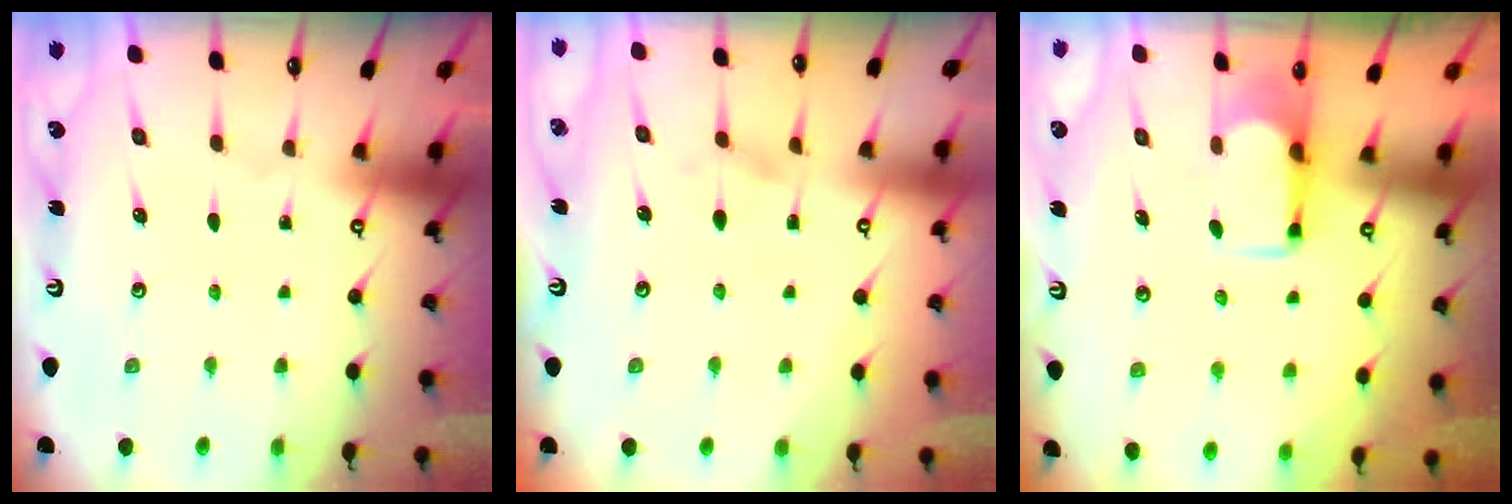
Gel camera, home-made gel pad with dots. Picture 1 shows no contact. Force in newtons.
{"total": 2.6, "press": 2.3, "slide": 1.0}
{"total": 2.3, "press": 2.3, "slide": 0.4}